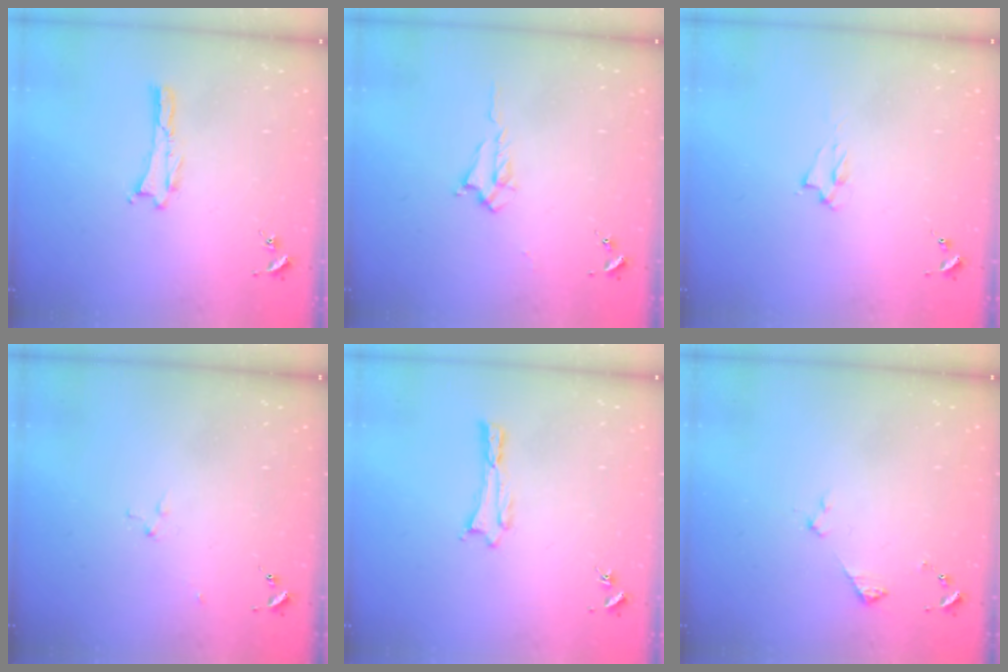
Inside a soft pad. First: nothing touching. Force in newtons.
{"total": 1.7, "press": 1.7, "slide": 0.3}
{"total": 1.4, "press": 1.3, "slide": 0.3}
{"total": 2.9, "press": 2.9, "slide": 0.3}
{"total": 0.0}
{"total": 2.9, "press": 2.9, "slide": 0.3}